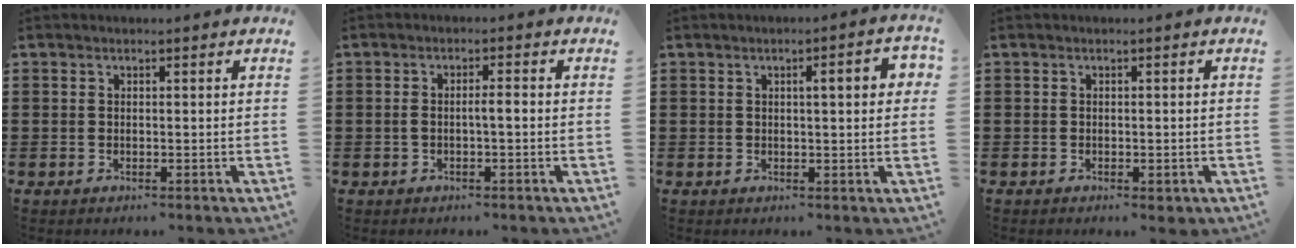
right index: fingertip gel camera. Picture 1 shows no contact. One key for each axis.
{"total": 2.1, "fx": -0.4, "fy": 0.4, "fz": 2.1, "tx": -0.039, "ty": 0.003, "tz": -0.009}
{"total": 3.8, "fx": 0.8, "fy": 0.7, "fz": 3.7, "tx": -0.053, "ty": 0.001, "tz": 0.005}
{"total": 0.7, "fx": -0.6, "fy": 0.2, "fz": 0.4, "tx": -0.010, "ty": -0.006, "tz": -0.010}